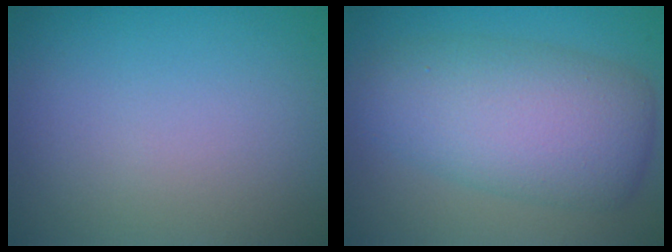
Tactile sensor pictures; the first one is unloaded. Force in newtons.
{"total": 7.9, "press": 7.9, "slide": 0.1}